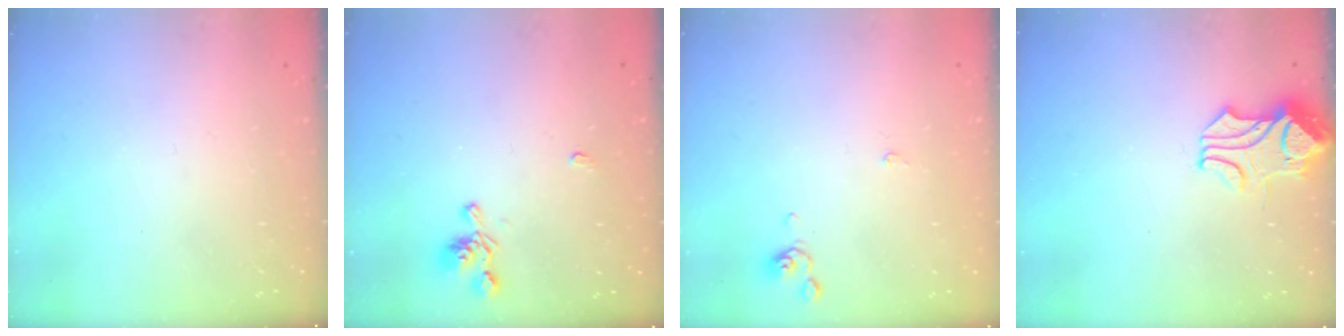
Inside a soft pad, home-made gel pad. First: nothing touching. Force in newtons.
{"total": 4.2, "press": 4.2, "slide": 0.4}
{"total": 0.0}
{"total": 1.1, "press": 0.5, "slide": 0.9}